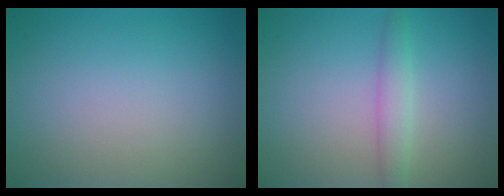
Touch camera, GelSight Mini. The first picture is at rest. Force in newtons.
{"total": 1.9, "press": 1.9, "slide": 0.1}